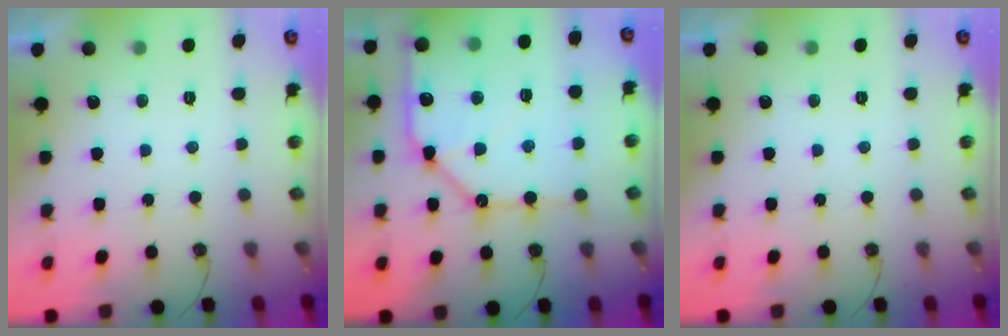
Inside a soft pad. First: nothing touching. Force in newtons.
{"total": 20.0, "press": 19.9, "slide": 2.3}
{"total": 0.0}